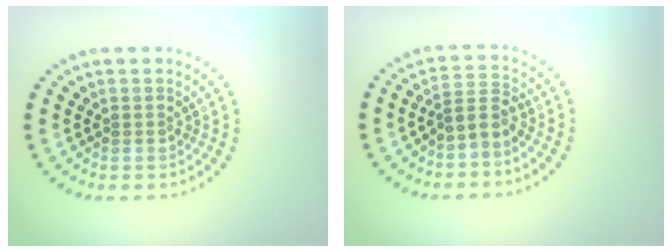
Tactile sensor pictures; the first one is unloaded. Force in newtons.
{"total": 2.1, "press": 1.3, "slide": 1.6}